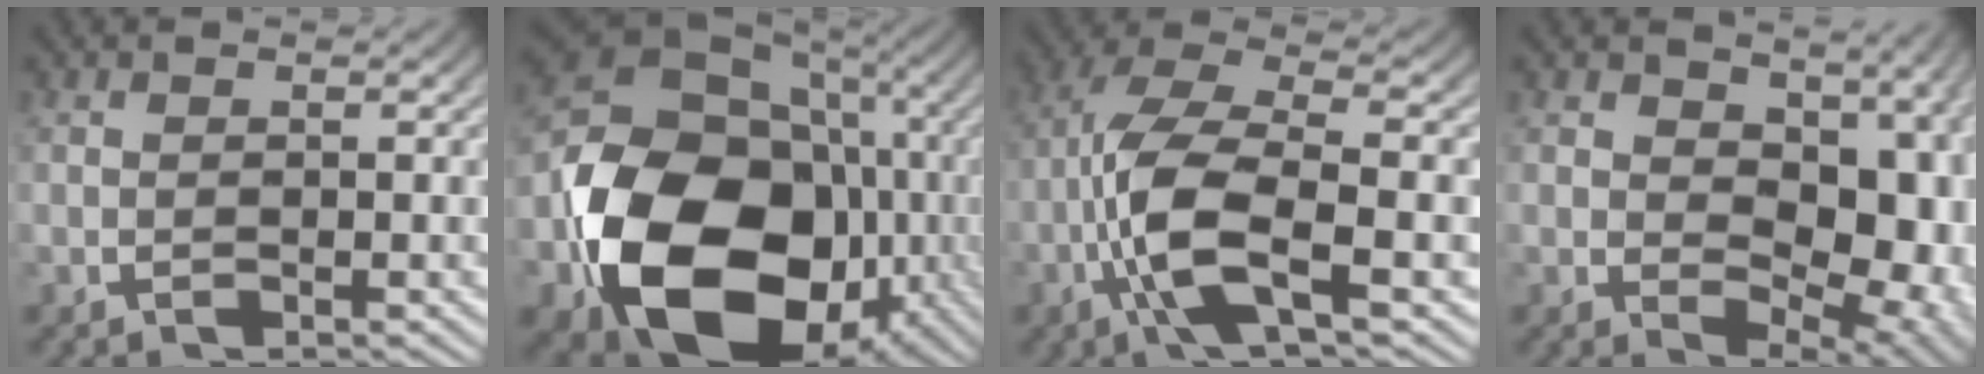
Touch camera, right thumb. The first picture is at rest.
{"total": 25.5, "force": [-6.4, 16.9, 18.0], "torque": [-0.363, -0.090, -0.065]}
{"total": 9.0, "force": [-2.3, 4.0, 7.7], "torque": [-0.189, -0.029, -0.032]}
{"total": 11.3, "force": [-0.3, 7.2, 8.6], "torque": [-0.148, -0.029, 0.010]}